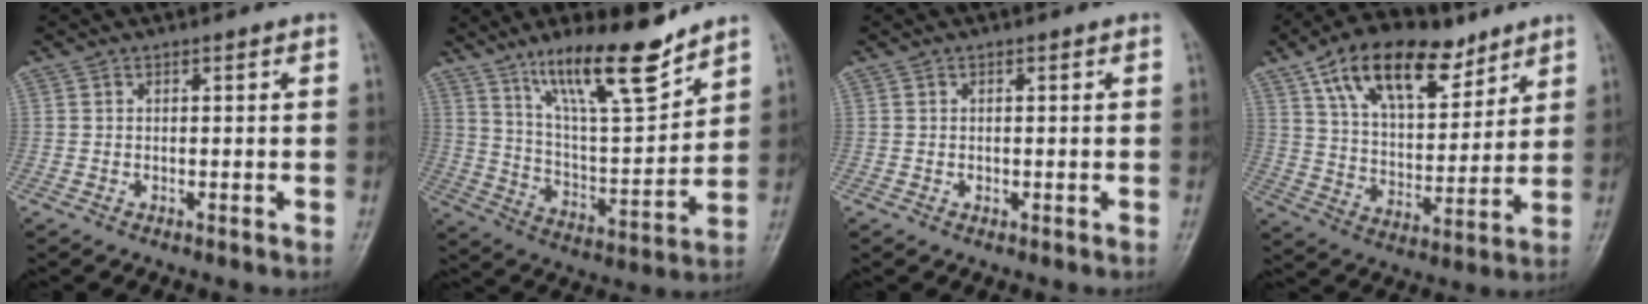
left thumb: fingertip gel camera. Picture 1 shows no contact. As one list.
[{"total": 16.7, "force": [11.9, 3.8, 11.0], "torque": [-0.164, -0.075, 0.217]}, {"total": 0.6, "force": [0.0, 0.5, 0.3], "torque": [-0.003, 0.000, 0.000]}, {"total": 18.5, "force": [10.9, 9.5, 11.6], "torque": [-0.152, -0.038, 0.190]}]